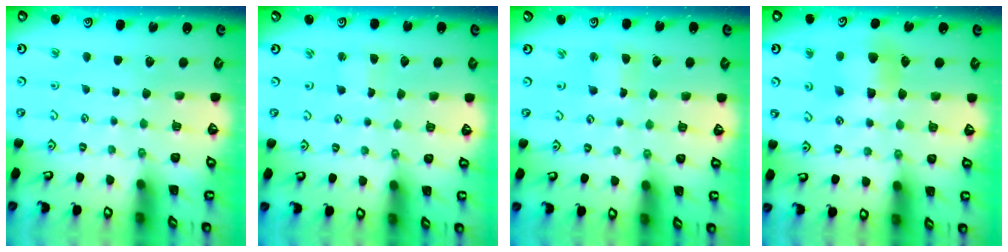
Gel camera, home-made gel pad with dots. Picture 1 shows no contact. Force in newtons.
{"total": 2.3, "press": 2.3, "slide": 0.3}
{"total": 1.7, "press": 1.6, "slide": 0.2}
{"total": 6.1, "press": 6.1, "slide": 0.6}